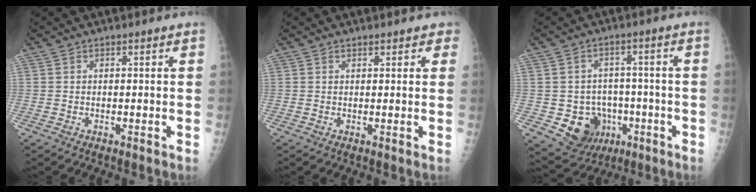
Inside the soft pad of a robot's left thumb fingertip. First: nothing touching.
{"total": 2.4, "force": [1.8, 1.1, 1.0], "torque": [0.013, -0.001, 0.015]}
{"total": 10.1, "force": [-3.0, 9.0, 3.7], "torque": [-0.029, 0.021, -0.032]}